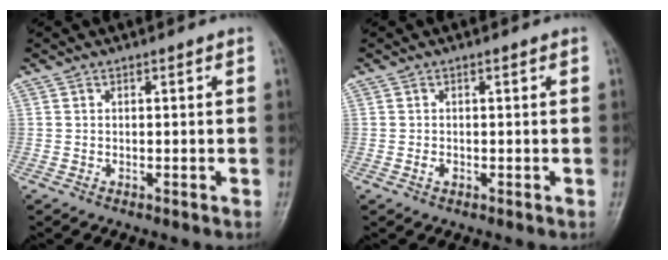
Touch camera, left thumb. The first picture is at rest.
{"total": 1.0, "force": [-0.1, 0.7, 0.7], "torque": [-0.009, 0.000, -0.001]}